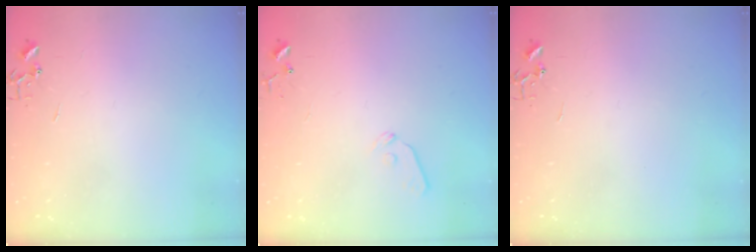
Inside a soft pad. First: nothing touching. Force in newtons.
{"total": 7.5, "press": 7.4, "slide": 0.9}
{"total": 0.0}